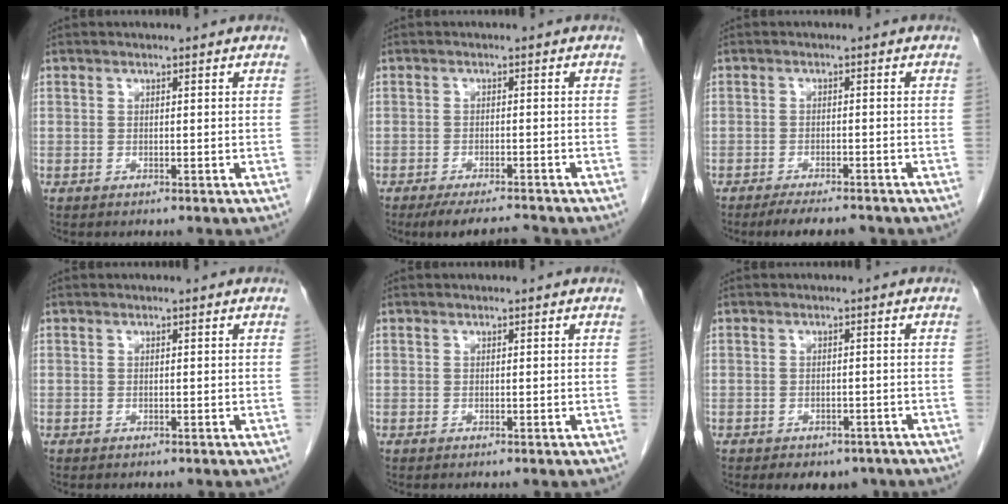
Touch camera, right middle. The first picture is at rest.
{"total": 5.1, "force": [-4.8, 0.2, 1.8], "torque": [-0.026, -0.009, -0.079]}
{"total": 5.8, "force": [-5.1, 1.1, 2.6], "torque": [-0.035, -0.009, -0.078]}
{"total": 0.0}
{"total": 0.0}
{"total": 5.1, "force": [-3.9, 2.8, 1.6], "torque": [-0.010, 0.006, -0.046]}